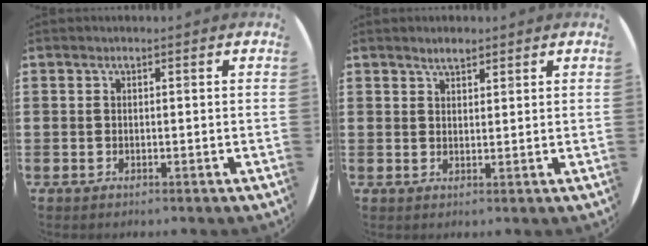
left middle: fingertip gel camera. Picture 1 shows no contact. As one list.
[{"total": 2.0, "force": [1.8, 0.6, 0.5], "torque": [-0.012, 0.004, 0.034]}]